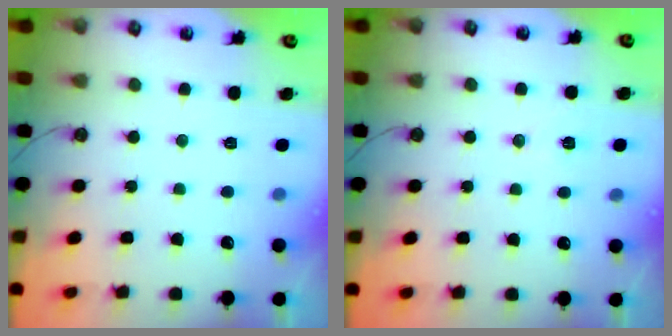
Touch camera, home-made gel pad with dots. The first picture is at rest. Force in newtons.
{"total": 6.6, "press": 4.8, "slide": 4.5}